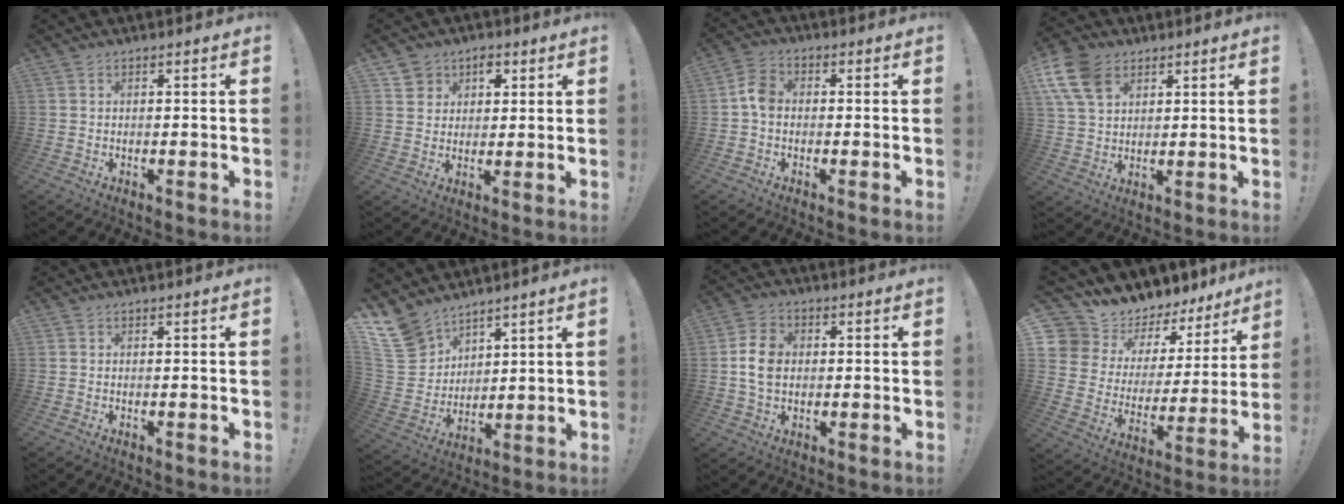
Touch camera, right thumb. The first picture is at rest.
{"total": 6.7, "force": [2.9, 5.9, 1.3], "torque": [-0.015, -0.018, 0.055]}
{"total": 6.3, "force": [-0.5, 4.5, 4.3], "torque": [-0.083, 0.016, -0.007]}
{"total": 13.3, "force": [6.3, 9.3, 7.1], "torque": [-0.134, -0.025, 0.125]}
{"total": 0.0}
{"total": 13.2, "force": [9.5, 8.2, 4.1], "torque": [-0.093, -0.067, 0.190]}
{"total": 8.8, "force": [0.0, 6.6, 5.9], "torque": [-0.105, 0.011, 0.001]}
{"total": 9.5, "force": [8.6, 4.0, 0.5], "torque": [-0.030, -0.097, 0.164]}